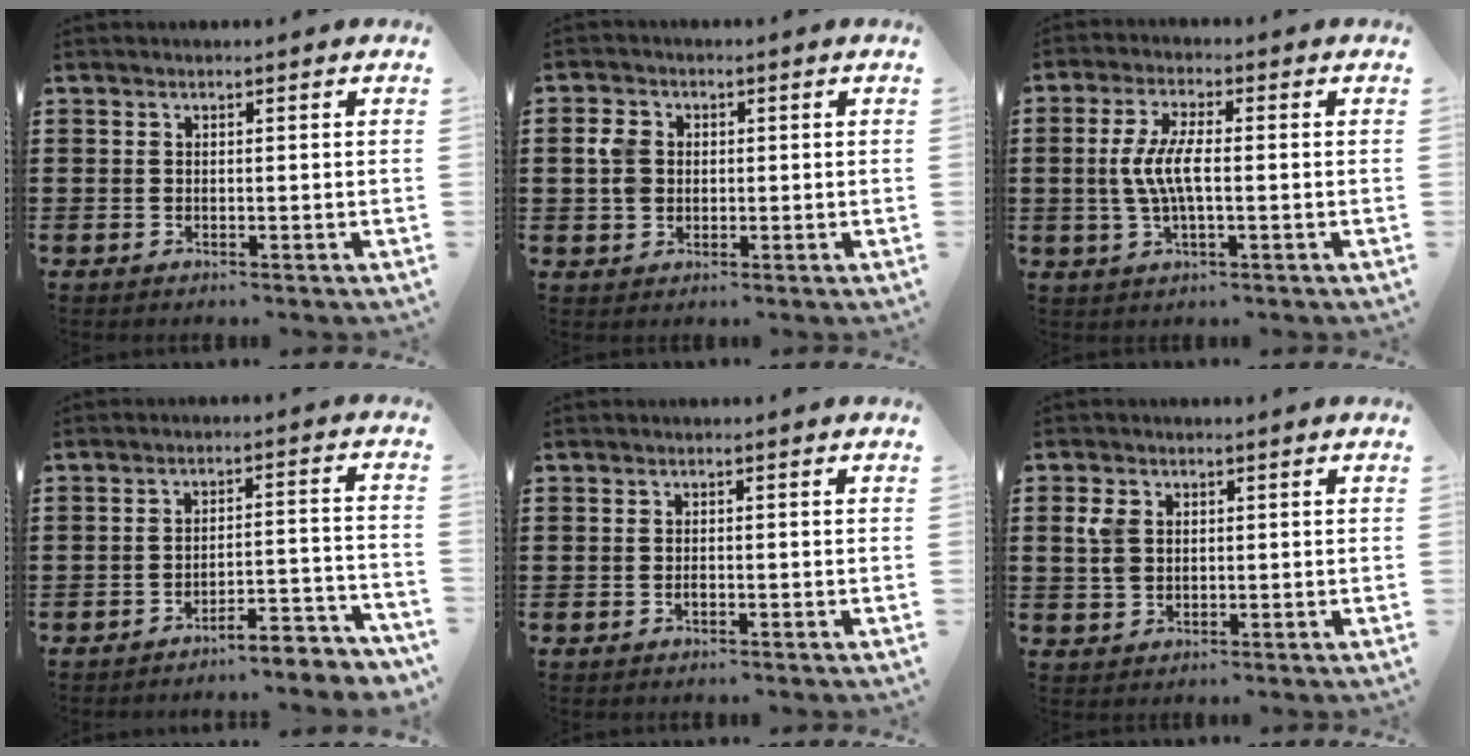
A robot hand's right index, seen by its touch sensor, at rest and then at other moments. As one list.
[{"total": 3.7, "force": [0.3, 3.1, 2.0], "torque": [-0.056, 0.010, 0.000]}, {"total": 6.0, "force": [-0.5, 1.9, 5.7], "torque": [-0.130, -0.005, -0.019]}, {"total": 4.4, "force": [-4.2, 0.0, 1.4], "torque": [-0.027, -0.004, -0.086]}, {"total": 0.8, "force": [-0.3, 0.5, 0.6], "torque": [-0.012, -0.002, -0.005]}, {"total": 3.5, "force": [0.9, 2.7, 2.1], "torque": [-0.057, 0.009, 0.013]}]